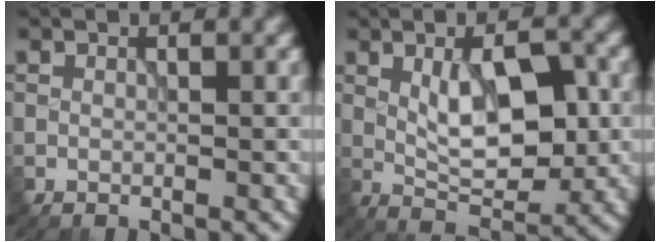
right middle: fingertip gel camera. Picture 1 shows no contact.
{"total": 6.5, "force": [0.5, 2.7, 5.9], "torque": [-0.099, -0.002, 0.009]}